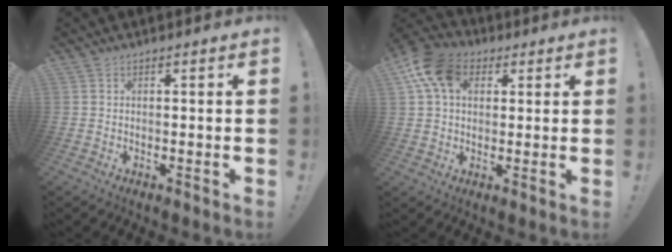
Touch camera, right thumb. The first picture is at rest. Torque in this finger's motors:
{"motor_torque": [1.36, 1.77, 0.39, -0.22, 0.14]}